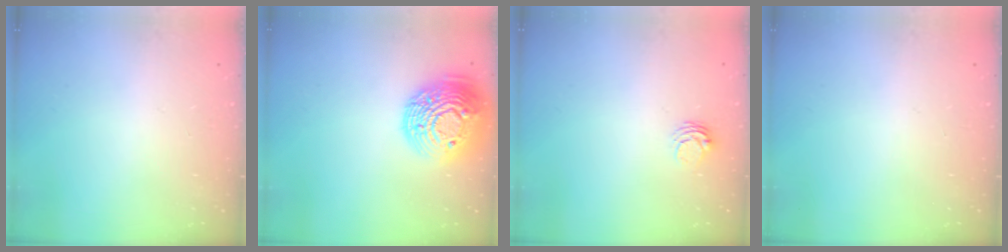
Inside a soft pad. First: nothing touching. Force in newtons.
{"total": 19.9, "press": 19.9, "slide": 1.2}
{"total": 4.4, "press": 4.3, "slide": 0.6}
{"total": 0.0}